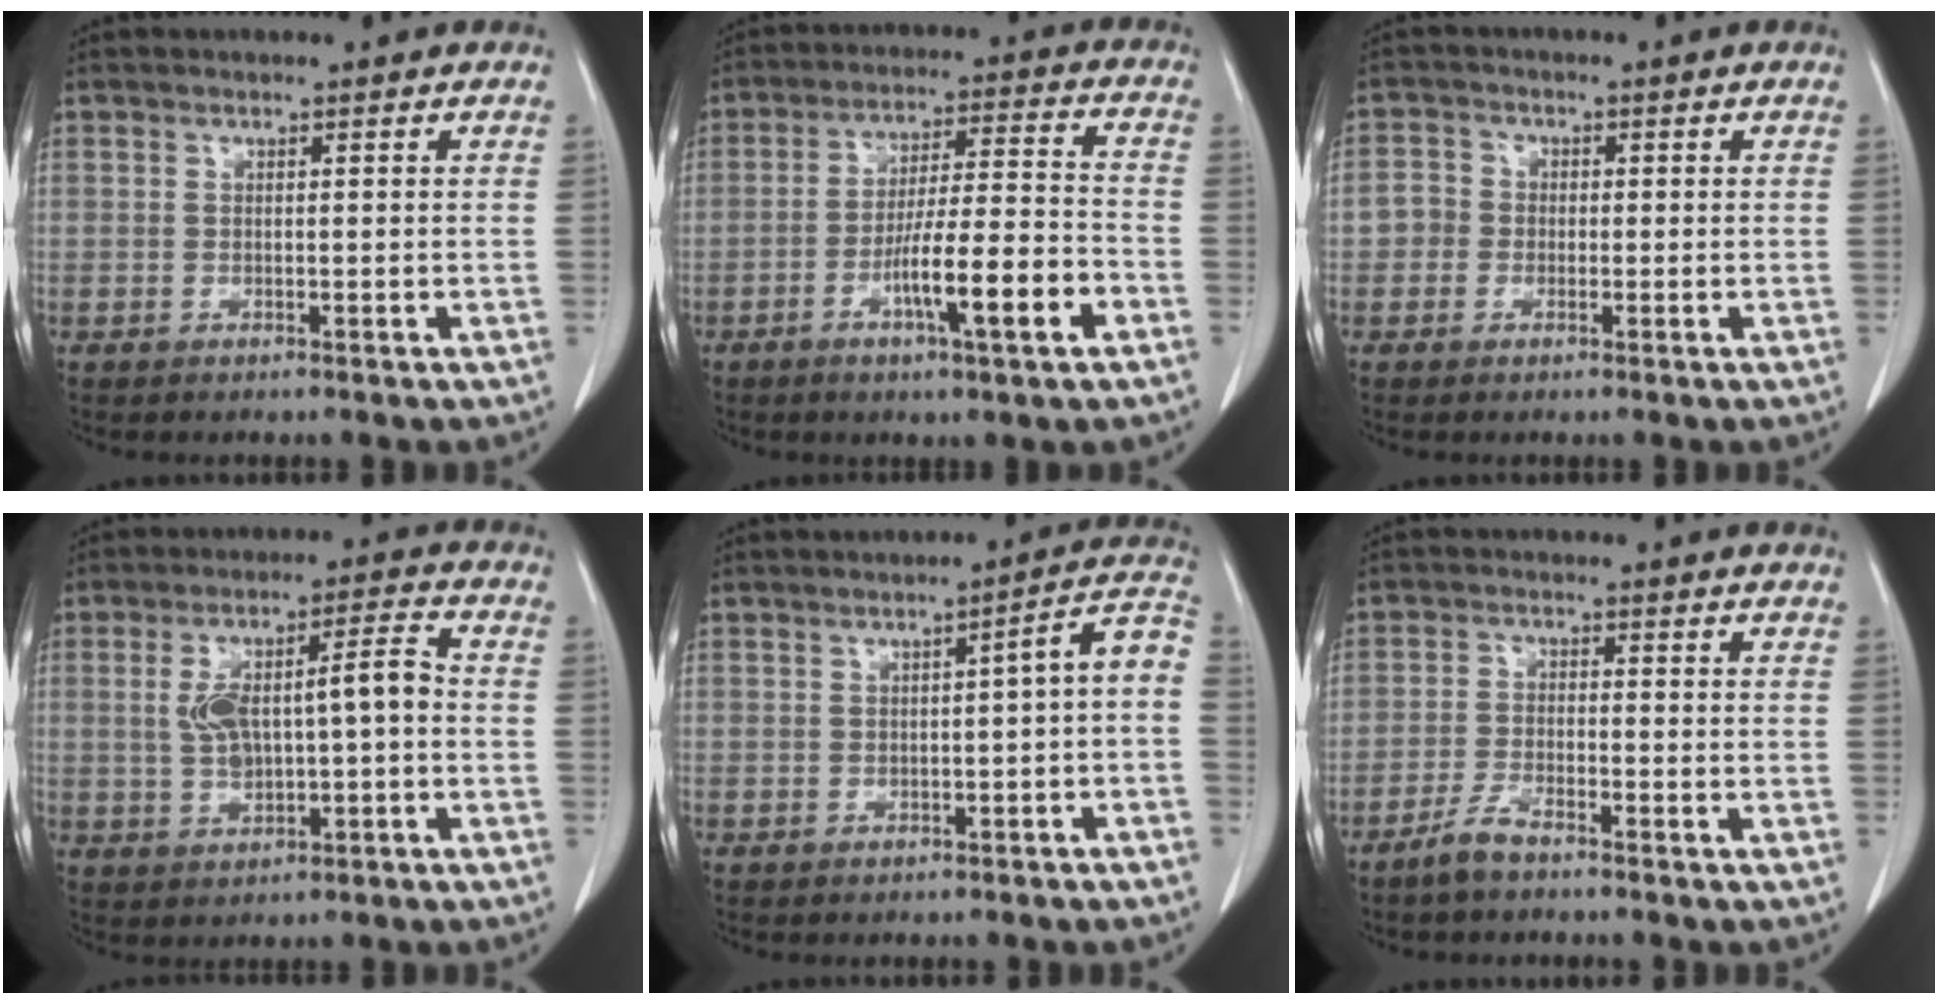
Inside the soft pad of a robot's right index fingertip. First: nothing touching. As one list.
[{"total": 12.0, "force": [-5.1, 0.6, 10.9], "torque": [-0.178, 0.002, -0.083]}, {"total": 3.0, "force": [-0.6, 2.9, 0.8], "torque": [-0.009, 0.015, -0.017]}, {"total": 9.2, "force": [0.0, 2.5, 8.9], "torque": [-0.165, 0.027, 0.005]}, {"total": 5.6, "force": [-1.4, 0.6, 5.4], "torque": [-0.061, 0.022, -0.020]}, {"total": 3.5, "force": [-3.0, 0.5, 1.8], "torque": [-0.044, -0.005, -0.060]}]